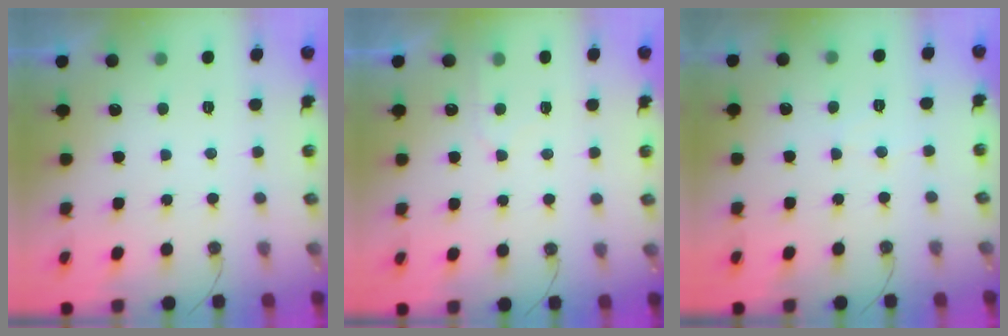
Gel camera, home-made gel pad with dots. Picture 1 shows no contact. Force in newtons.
{"total": 4.8, "press": 4.8, "slide": 0.3}
{"total": 3.8, "press": 3.8, "slide": 0.4}